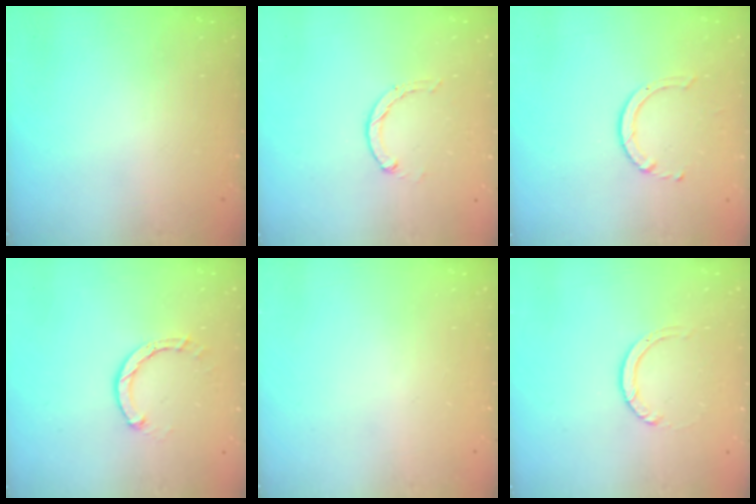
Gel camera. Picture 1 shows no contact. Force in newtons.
{"total": 0.8, "press": 0.8, "slide": 0.2}
{"total": 3.2, "press": 3.2, "slide": 0.4}
{"total": 3.0, "press": 3.0, "slide": 0.4}
{"total": 0.0}
{"total": 3.5, "press": 3.5, "slide": 0.2}